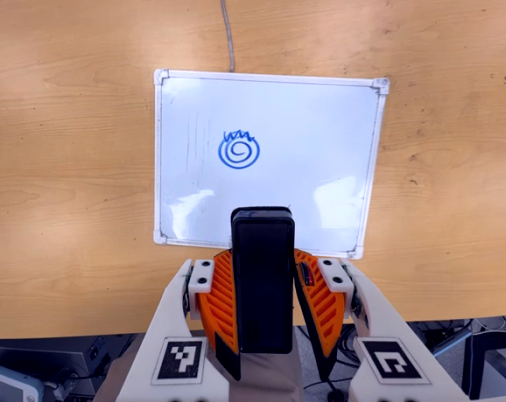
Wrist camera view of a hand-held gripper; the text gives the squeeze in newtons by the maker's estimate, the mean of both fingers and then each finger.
{"total": 6.6, "left": 5.1, "right": 8.1}